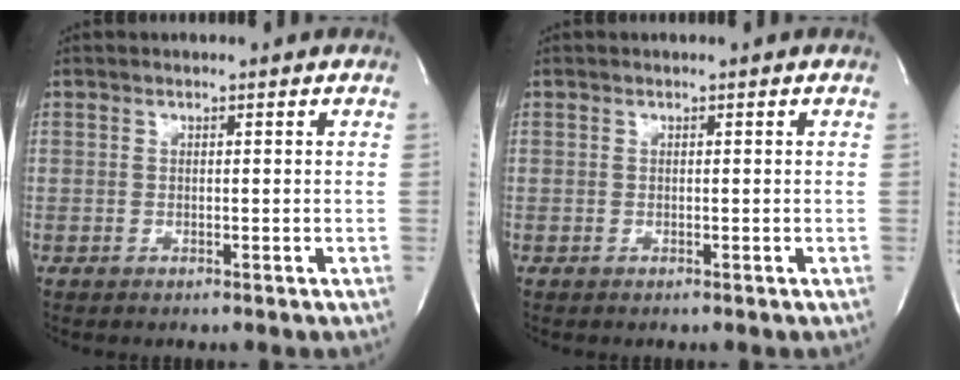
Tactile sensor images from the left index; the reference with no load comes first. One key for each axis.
{"total": 0.0}